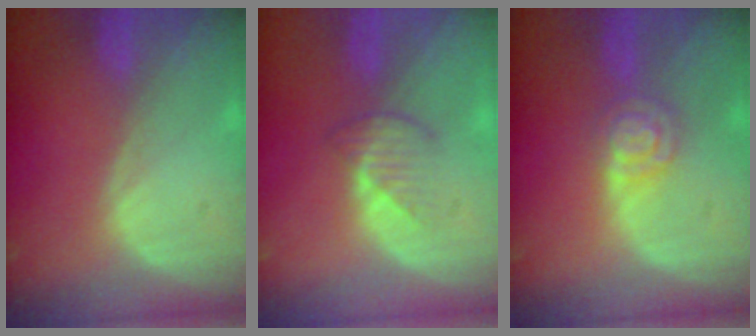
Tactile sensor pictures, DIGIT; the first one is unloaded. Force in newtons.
{"total": 3.0, "press": 2.9, "slide": 0.7}
{"total": 4.9, "press": 4.2, "slide": 2.5}